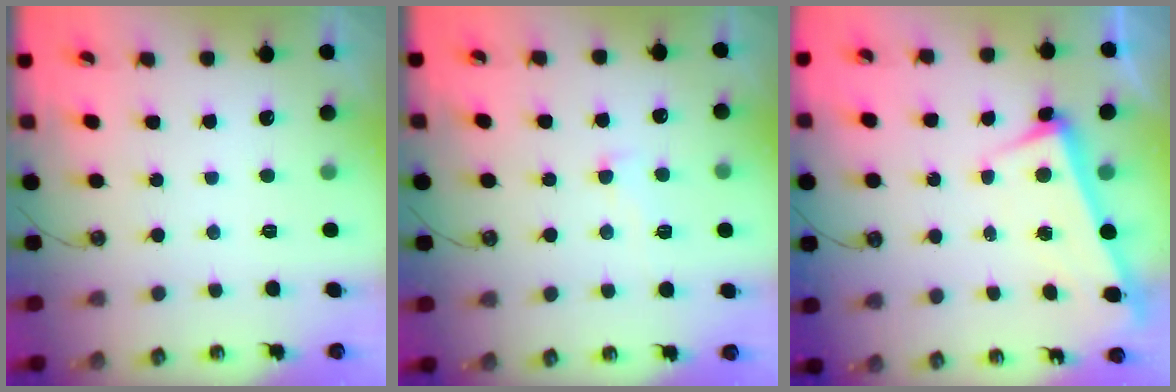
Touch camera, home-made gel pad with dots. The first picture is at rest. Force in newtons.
{"total": 2.1, "press": 2.0, "slide": 0.5}
{"total": 3.2, "press": 3.1, "slide": 1.1}